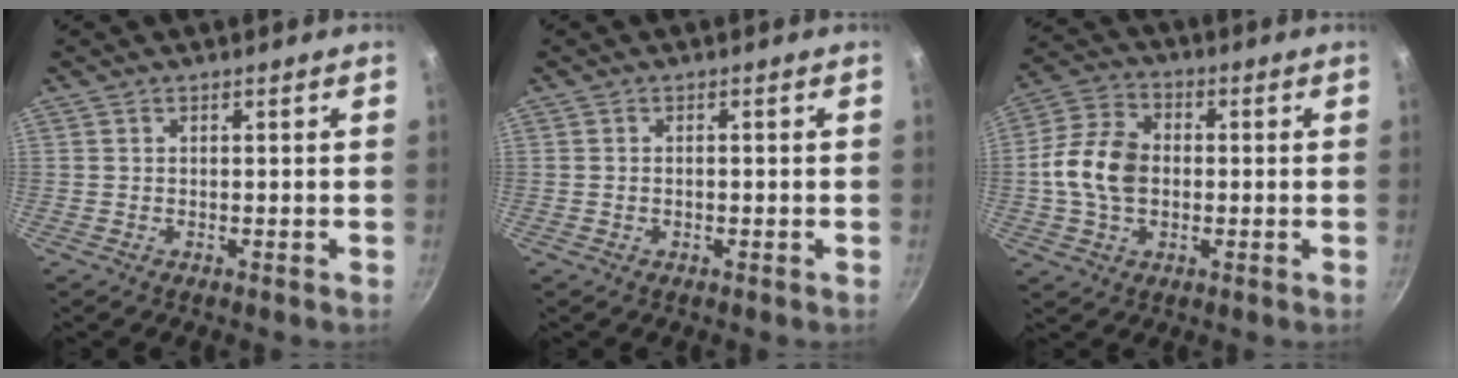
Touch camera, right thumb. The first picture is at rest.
{"total": 0.8, "force": [-0.2, 0.5, 0.6], "torque": [-0.010, 0.004, -0.004]}
{"total": 11.5, "force": [-0.5, 8.3, 8.0], "torque": [-0.140, 0.022, -0.021]}